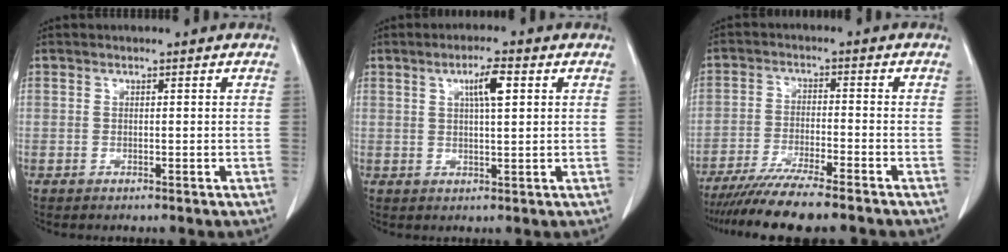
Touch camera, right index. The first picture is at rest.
{"total": 4.5, "force": [1.6, 0.5, 4.1], "torque": [-0.076, 0.002, 0.027]}
{"total": 10.7, "force": [-9.1, 0.1, 5.7], "torque": [-0.090, -0.029, -0.148]}